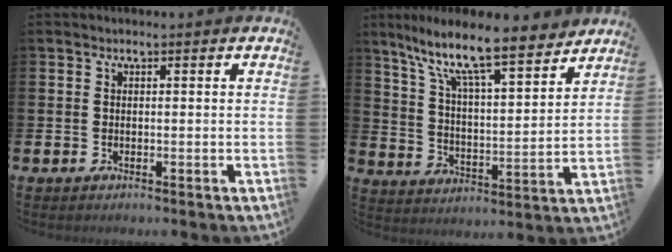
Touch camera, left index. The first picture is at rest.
{"total": 10.6, "force": [9.3, 1.4, 5.0], "torque": [-0.117, -0.069, 0.151]}